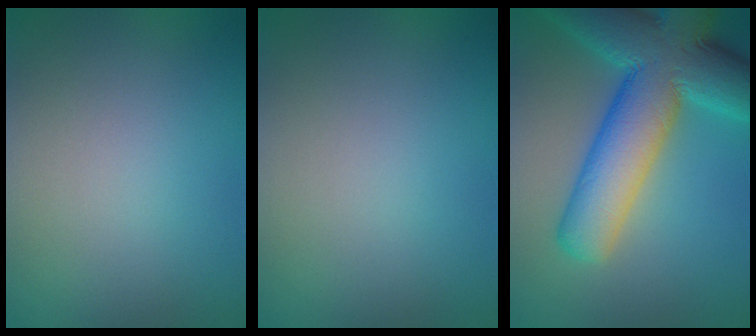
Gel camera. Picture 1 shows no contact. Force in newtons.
{"total": 0.0}
{"total": 12.5, "press": 12.5, "slide": 0.7}